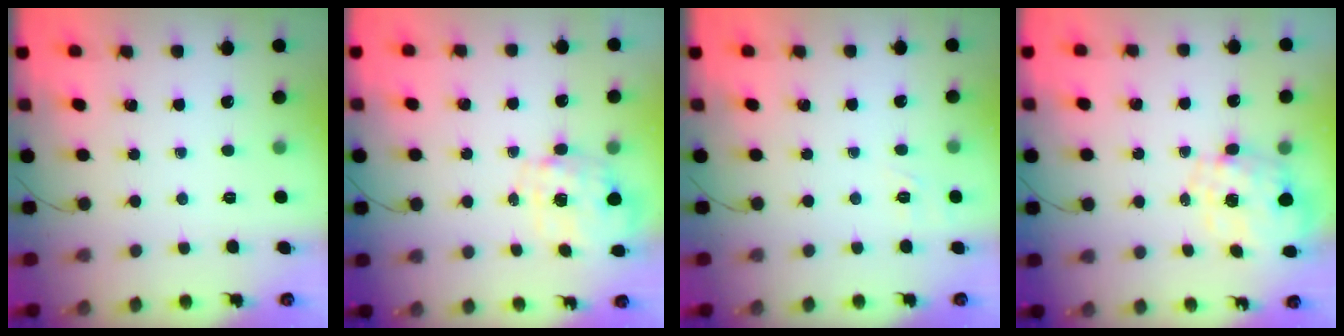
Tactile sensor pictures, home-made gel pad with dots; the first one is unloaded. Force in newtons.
{"total": 2.7, "press": 2.6, "slide": 0.9}
{"total": 1.7, "press": 0.3, "slide": 1.6}
{"total": 2.3, "press": 2.1, "slide": 1.0}